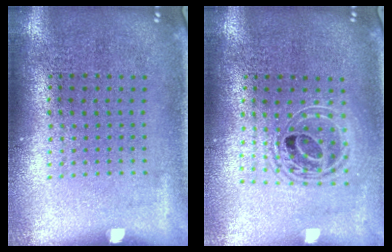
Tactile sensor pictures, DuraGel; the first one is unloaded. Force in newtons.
{"total": 1.7, "press": 1.4, "slide": 0.9}